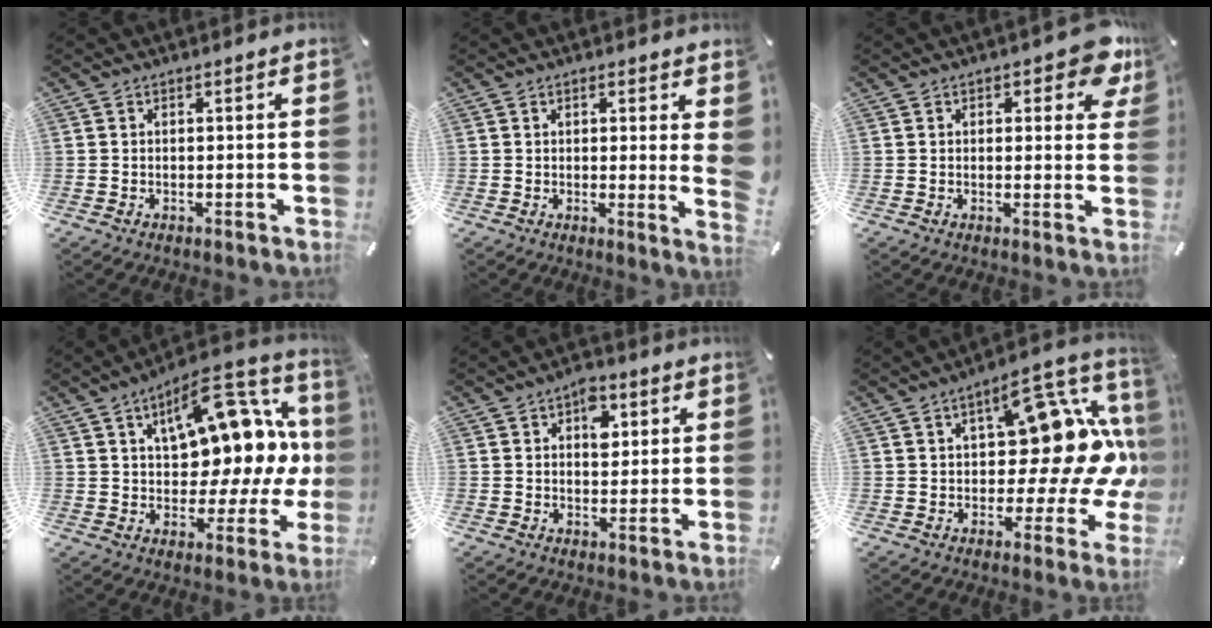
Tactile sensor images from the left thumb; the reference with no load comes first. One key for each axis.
{"total": 4.5, "fx": 1.1, "fy": 0.3, "fz": 4.3, "tx": -0.055, "ty": -0.025, "tz": 0.017}
{"total": 6.7, "fx": 3.7, "fy": 3.4, "fz": 4.3, "tx": -0.038, "ty": -0.017, "tz": 0.057}
{"total": 19.8, "fx": 6.2, "fy": 10.9, "fz": 15.4, "tx": -0.202, "ty": -0.054, "tz": 0.104}
{"total": 5.6, "fx": 2.2, "fy": 3.7, "fz": 3.6, "tx": -0.029, "ty": -0.009, "tz": 0.030}
{"total": 23.9, "fx": 3.6, "fy": 13.4, "fz": 19.5, "tx": -0.239, "ty": -0.034, "tz": 0.064}